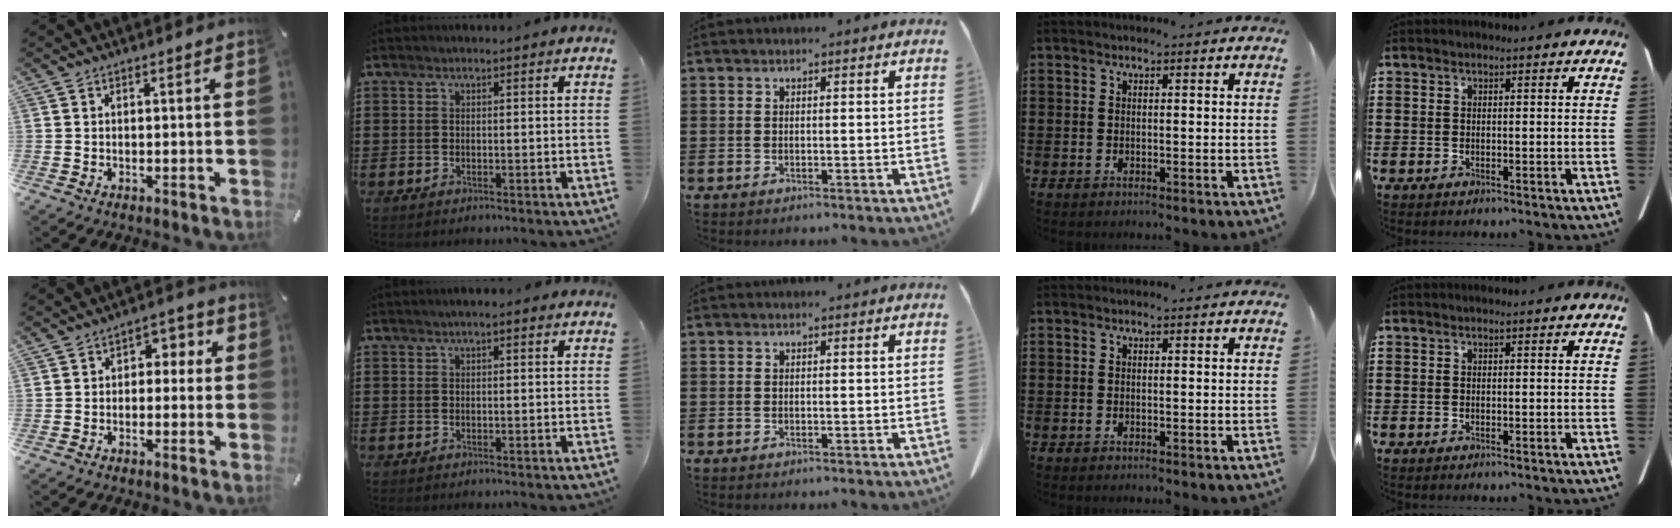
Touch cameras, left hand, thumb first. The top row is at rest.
{"thumb": {"total": 3.6, "force": [-1.5, 2.8, 1.7], "torque": [-0.027, 0.016, -0.036]}, "index": {"total": 1.0, "force": [0.4, 0.2, 0.8], "torque": [-0.016, 0.004, 0.007]}}